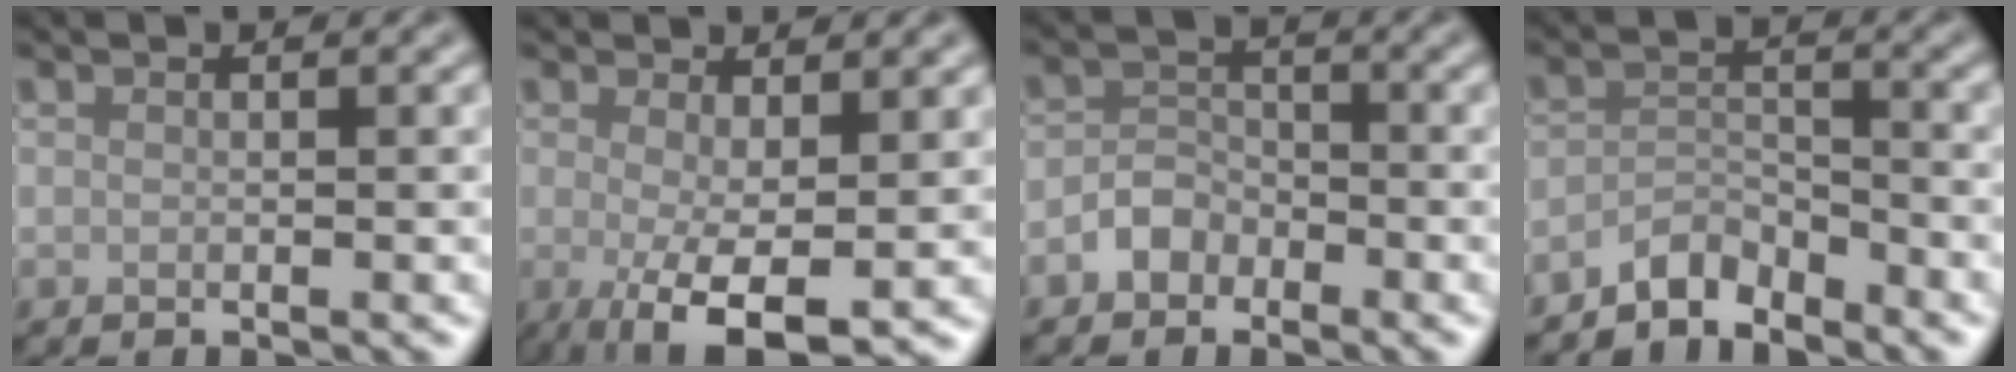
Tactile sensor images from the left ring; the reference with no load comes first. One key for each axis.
{"total": 5.6, "fx": -0.7, "fy": 1.8, "fz": 5.3, "tx": -0.091, "ty": -0.014, "tz": -0.012}
{"total": 2.1, "fx": -1.3, "fy": 1.6, "fz": 0.6, "tx": -0.005, "ty": 0.011, "tz": -0.030}
{"total": 2.5, "fx": -2.3, "fy": 0.8, "fz": 0.7, "tx": -0.011, "ty": 0.010, "tz": -0.049}